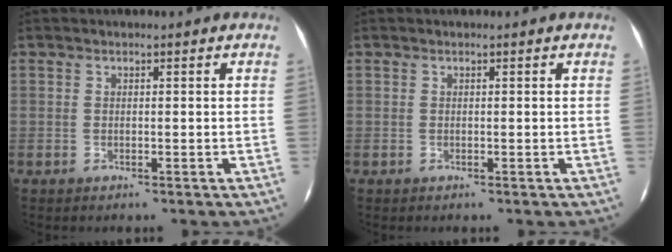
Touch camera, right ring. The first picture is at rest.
{"total": 0.0}